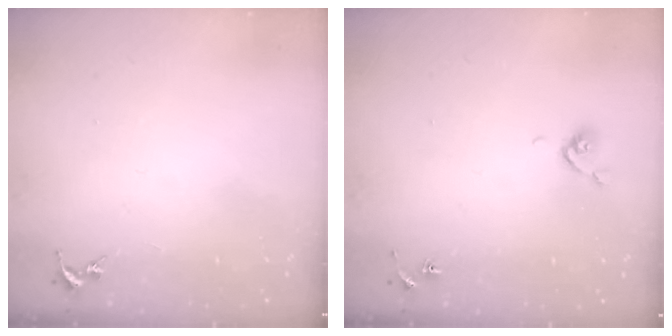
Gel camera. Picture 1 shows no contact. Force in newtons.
{"total": 4.8, "press": 4.7, "slide": 1.1}